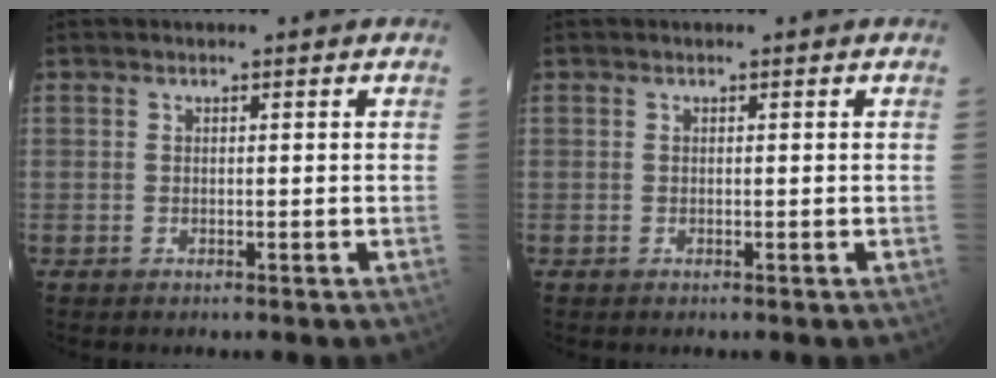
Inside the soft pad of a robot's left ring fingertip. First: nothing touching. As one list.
[{"total": 0.0}]